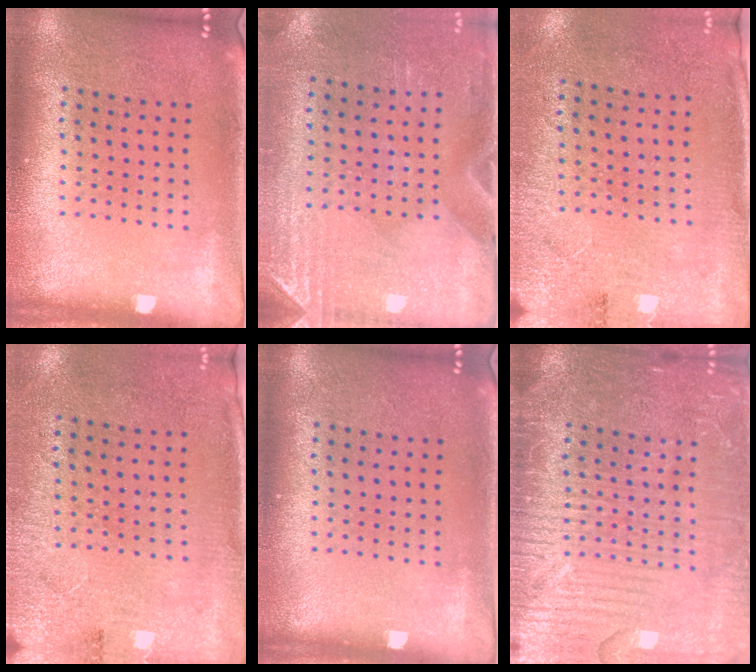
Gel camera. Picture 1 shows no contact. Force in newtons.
{"total": 2.9, "press": 2.5, "slide": 1.4}
{"total": 2.7, "press": 2.3, "slide": 1.5}
{"total": 2.7, "press": 2.3, "slide": 1.5}
{"total": 0.0}
{"total": 4.5, "press": 4.5, "slide": 0.6}